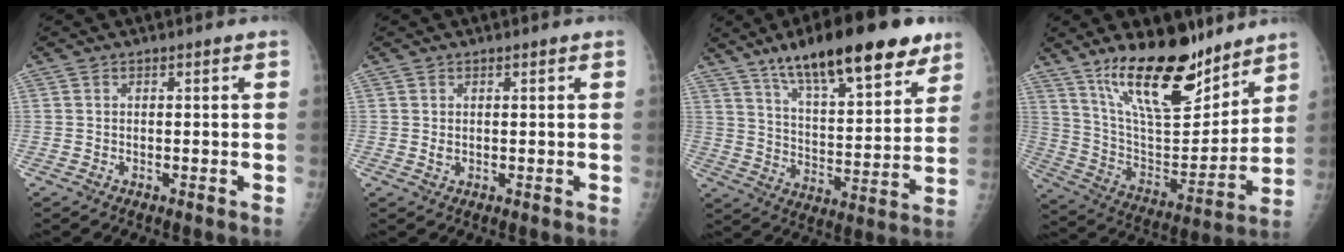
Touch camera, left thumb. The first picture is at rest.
{"total": 1.1, "force": [0.4, 0.7, 0.7], "torque": [-0.006, -0.004, 0.009]}
{"total": 22.5, "force": [14.9, 6.9, 15.4], "torque": [-0.206, -0.051, 0.238]}
{"total": 21.7, "force": [15.1, 7.9, 13.4], "torque": [-0.180, -0.090, 0.266]}